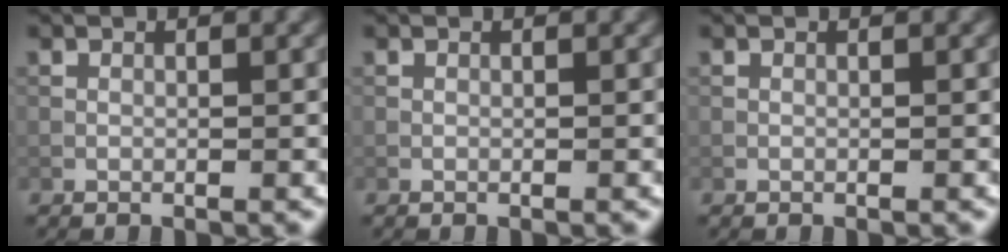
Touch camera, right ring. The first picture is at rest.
{"total": 0.0}
{"total": 0.0}